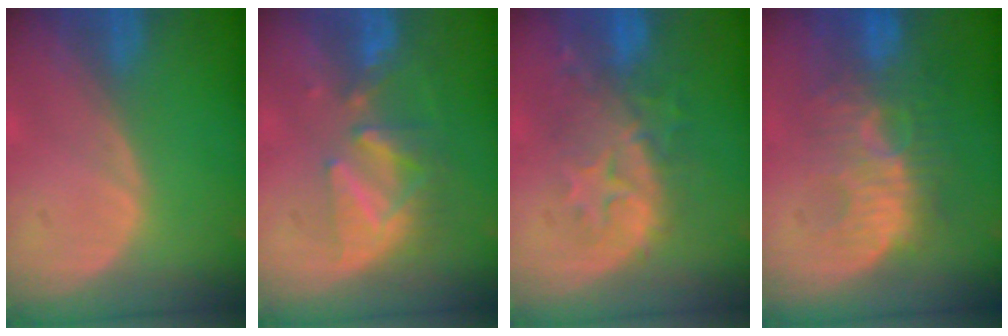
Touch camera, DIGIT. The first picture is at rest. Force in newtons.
{"total": 8.2, "press": 7.4, "slide": 3.6}
{"total": 9.8, "press": 8.8, "slide": 4.3}
{"total": 10.5, "press": 9.5, "slide": 4.5}